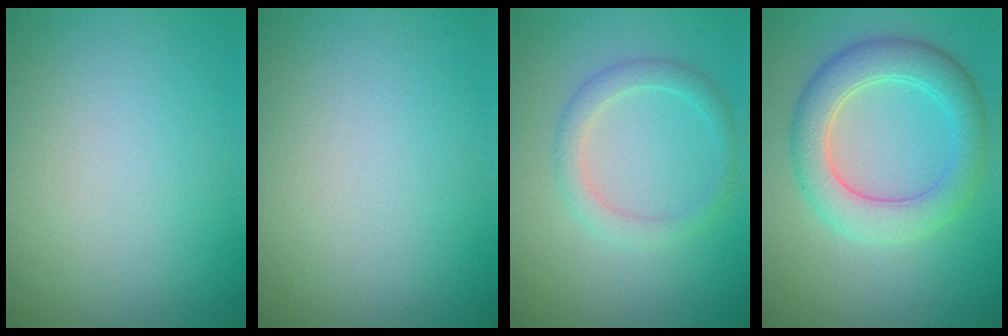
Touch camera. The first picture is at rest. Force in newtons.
{"total": 0.0}
{"total": 2.2, "press": 2.2, "slide": 0.1}
{"total": 5.1, "press": 5.1, "slide": 0.2}